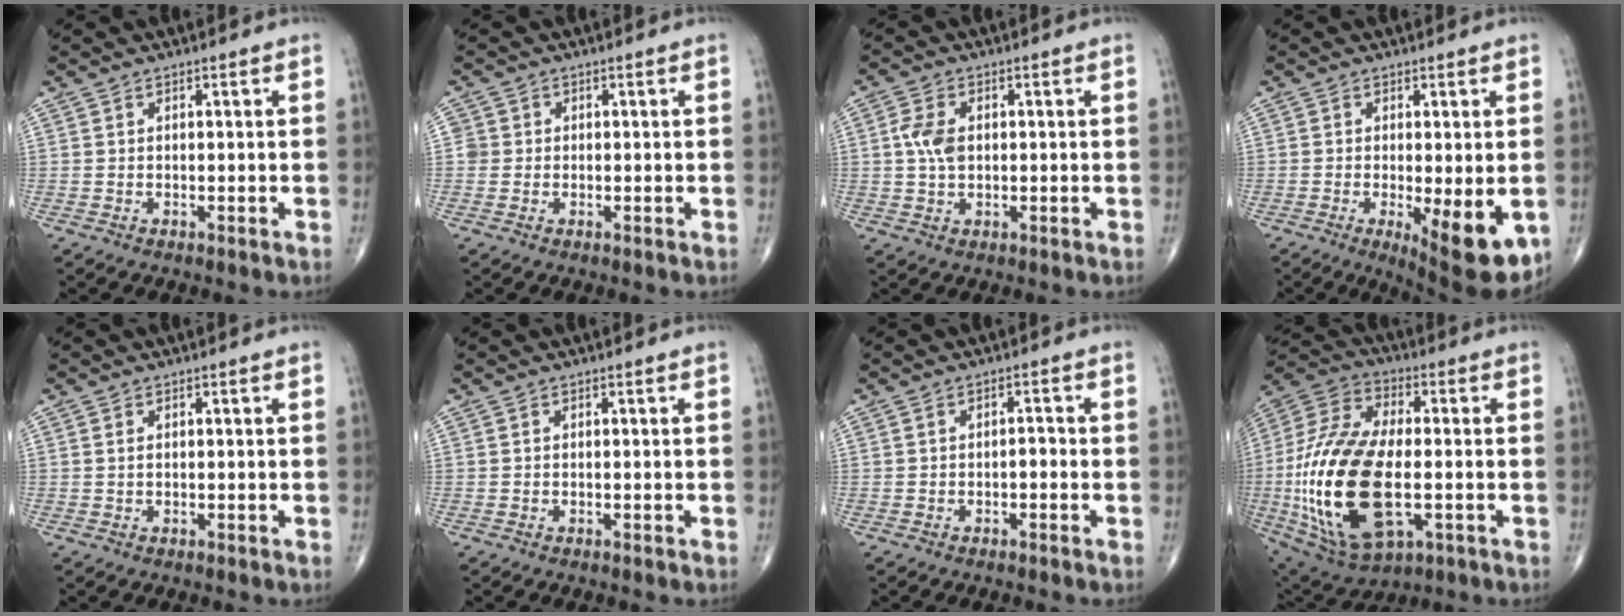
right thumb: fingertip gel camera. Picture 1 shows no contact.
{"total": 2.0, "force": [0.0, 2.0, 0.2], "torque": [0.010, 0.006, -0.003]}
{"total": 4.9, "force": [0.4, 3.2, 3.8], "torque": [-0.078, 0.002, 0.005]}
{"total": 11.7, "force": [-3.2, 3.7, 10.6], "torque": [-0.141, -0.023, -0.035]}
{"total": 0.6, "force": [0.2, 0.3, 0.5], "torque": [-0.013, 0.002, 0.005]}
{"total": 0.0}
{"total": 1.6, "force": [-0.6, 0.8, 1.2], "torque": [-0.012, 0.007, -0.013]}
{"total": 27.3, "force": [-4.3, 13.5, 23.3], "torque": [-0.502, -0.004, -0.061]}